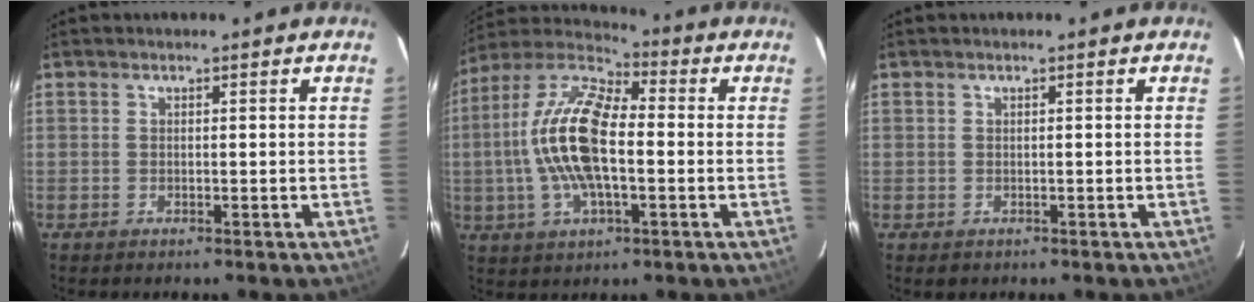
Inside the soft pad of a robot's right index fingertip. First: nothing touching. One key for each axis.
{"total": 17.0, "fx": -1.1, "fy": 7.2, "fz": 15.3, "tx": -0.307, "ty": 0.010, "tz": -0.032}
{"total": 0.6, "fx": -0.1, "fy": 0.6, "fz": 0.0, "tx": 0.001, "ty": -0.002, "tz": 0.002}